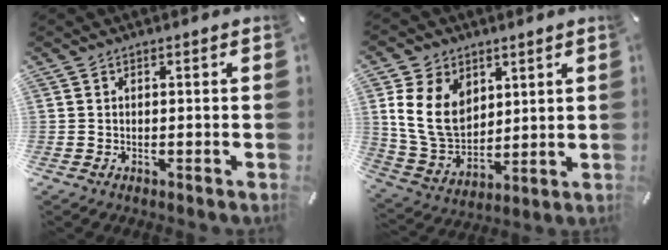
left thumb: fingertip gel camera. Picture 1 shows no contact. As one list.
[{"total": 13.3, "force": [4.0, 10.5, 7.1], "torque": [-0.171, -0.014, 0.075]}]